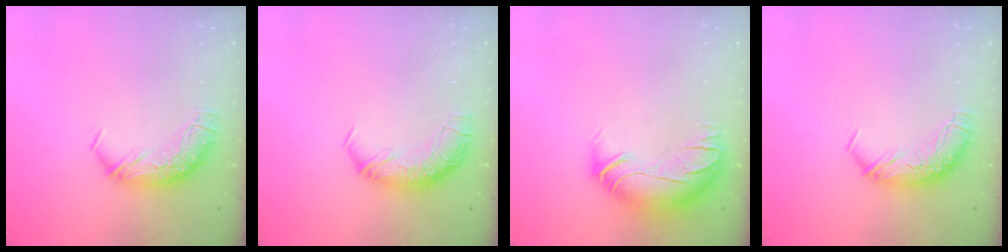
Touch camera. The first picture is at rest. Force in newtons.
{"total": 2.5, "press": 1.3, "slide": 2.2}
{"total": 3.0, "press": 0.5, "slide": 2.9}
{"total": 0.0}